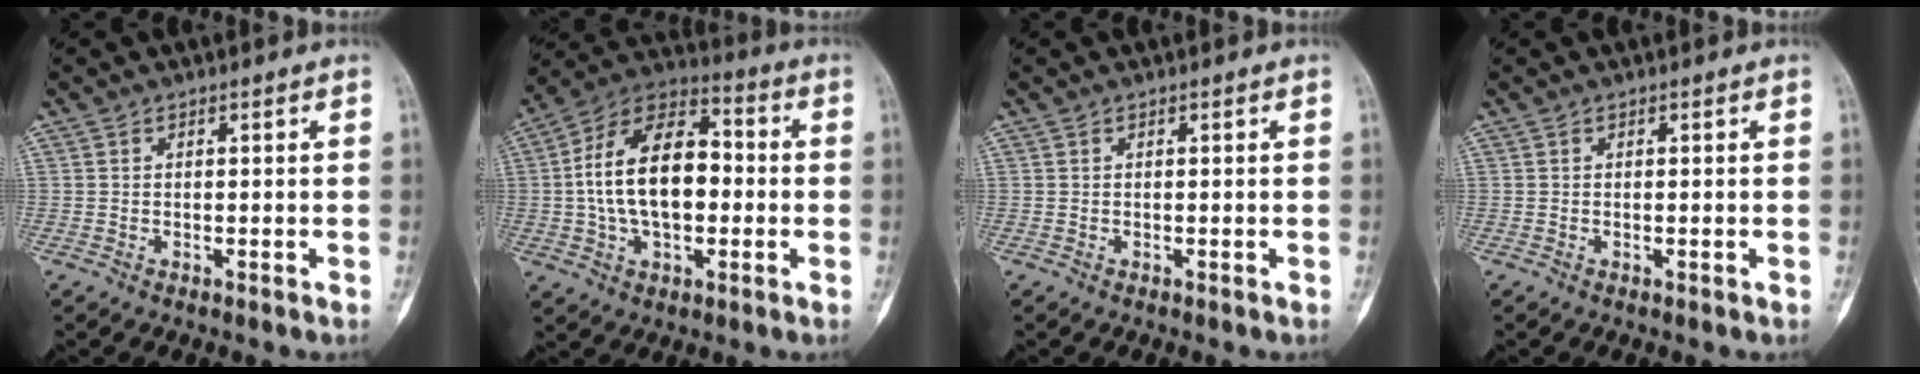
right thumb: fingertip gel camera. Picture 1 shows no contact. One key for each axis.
{"total": 18.8, "fx": -0.2, "fy": 11.0, "fz": 15.2, "tx": -0.249, "ty": 0.035, "tz": -0.010}
{"total": 0.0}
{"total": 0.0}